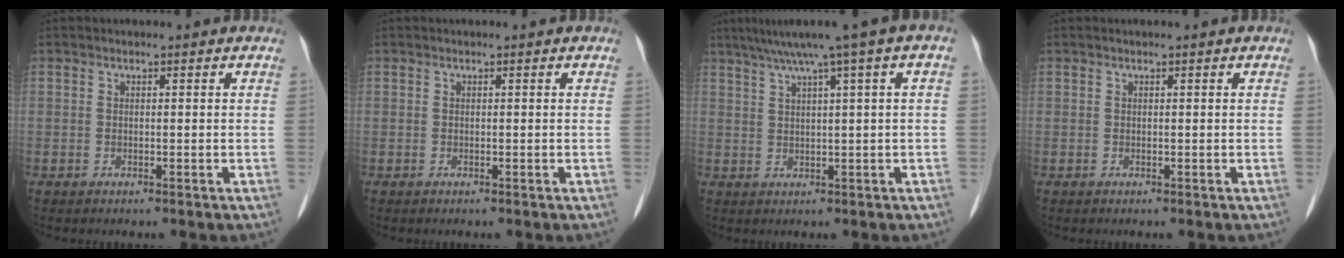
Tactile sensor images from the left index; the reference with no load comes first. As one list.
[{"total": 0.0}, {"total": 8.3, "force": [4.3, -0.5, 7.1], "torque": [-0.108, 0.033, 0.067]}, {"total": 0.0}]